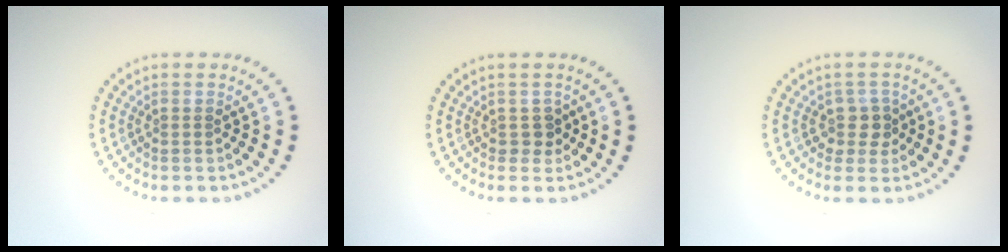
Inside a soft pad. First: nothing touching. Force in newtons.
{"total": 1.2, "press": 1.1, "slide": 0.5}
{"total": 2.2, "press": 1.8, "slide": 1.3}